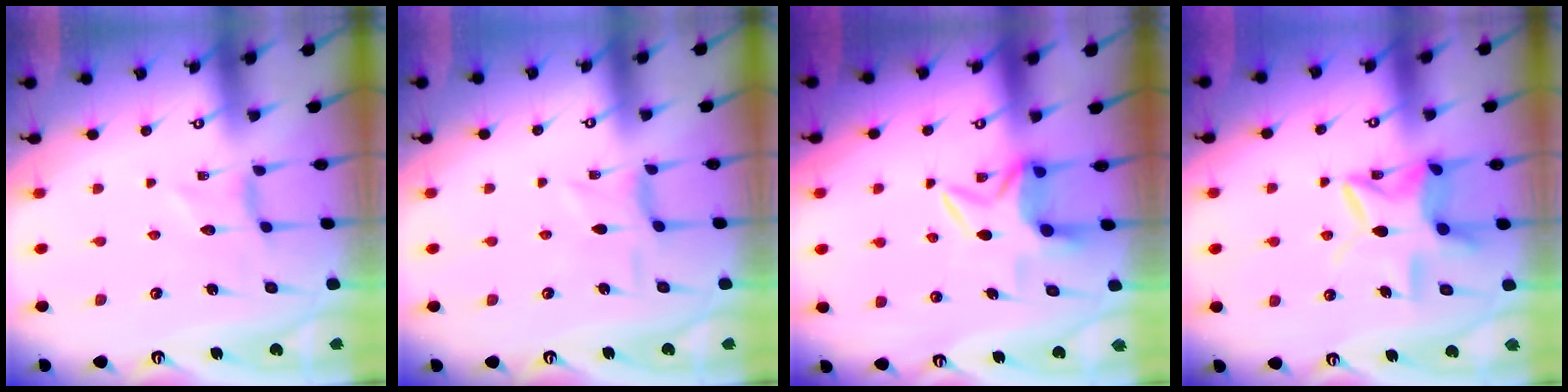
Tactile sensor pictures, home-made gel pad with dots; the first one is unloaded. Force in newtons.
{"total": 1.8, "press": 1.7, "slide": 0.4}
{"total": 8.3, "press": 8.3, "slide": 1.0}
{"total": 11.9, "press": 11.8, "slide": 1.1}